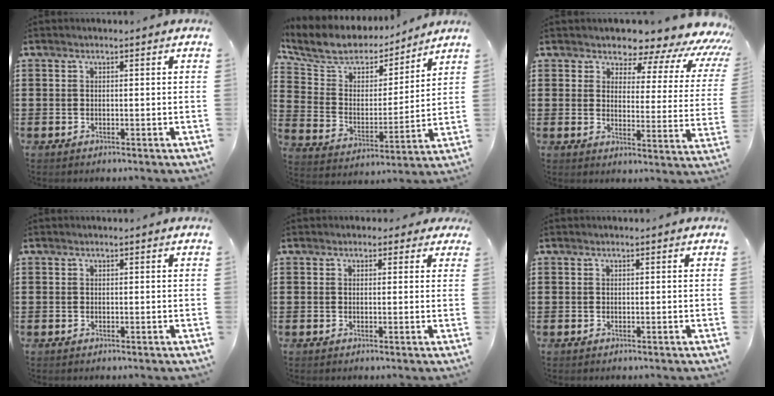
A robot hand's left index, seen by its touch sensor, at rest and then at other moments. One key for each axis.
{"total": 8.2, "fx": 7.1, "fy": 3.3, "fz": 2.2, "tx": -0.086, "ty": -0.045, "tz": 0.125}
{"total": 5.5, "fx": 4.8, "fy": 2.1, "fz": 1.7, "tx": -0.047, "ty": -0.035, "tz": 0.078}
{"total": 0.0}
{"total": 1.4, "fx": 0.5, "fy": 1.2, "fz": 0.4, "tx": -0.004, "ty": 0.006, "tz": 0.006}
{"total": 0.0}